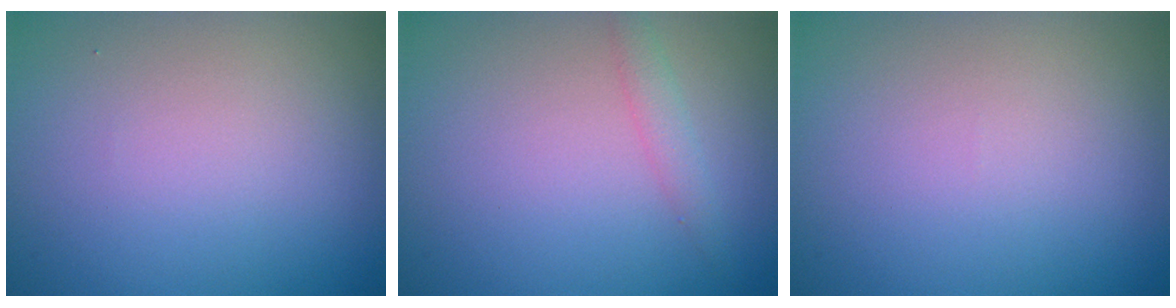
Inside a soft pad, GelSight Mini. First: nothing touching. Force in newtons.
{"total": 1.4, "press": 1.4, "slide": 0.1}
{"total": 0.0}